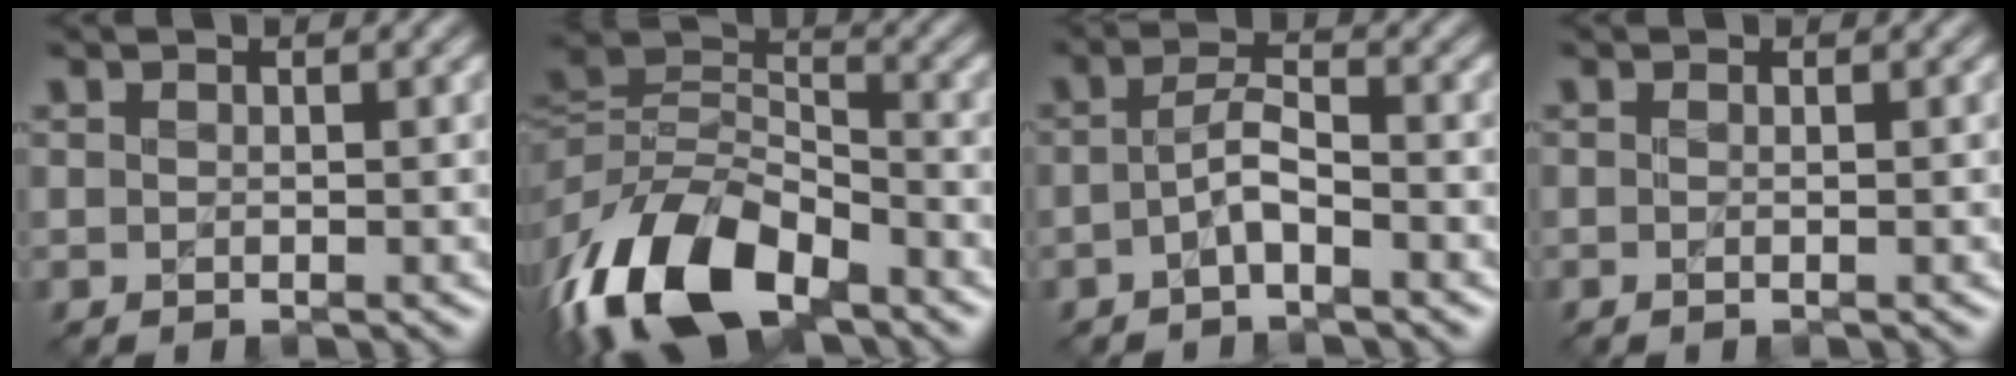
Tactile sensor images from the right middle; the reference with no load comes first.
{"total": 11.8, "force": [-6.5, 6.2, 7.6], "torque": [-0.156, -0.007, -0.129]}
{"total": 2.1, "force": [-1.0, 0.4, 1.8], "torque": [-0.037, 0.010, -0.025]}
{"total": 1.0, "force": [0.1, 0.5, 0.9], "torque": [-0.008, -0.005, -0.009]}